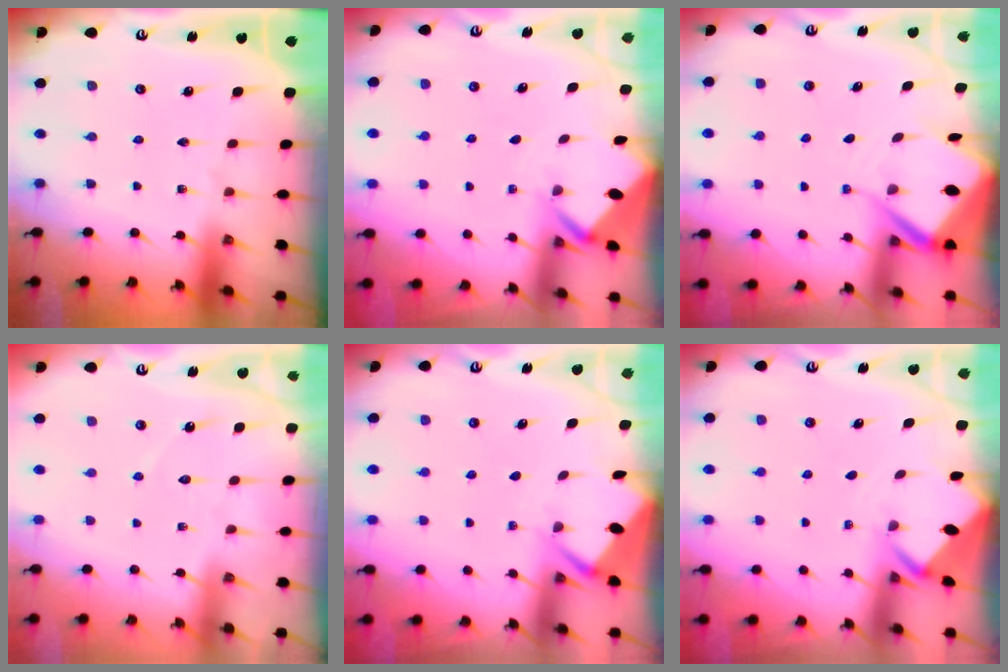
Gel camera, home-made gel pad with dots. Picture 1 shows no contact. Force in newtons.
{"total": 2.9, "press": 2.9, "slide": 0.3}
{"total": 7.4, "press": 7.4, "slide": 0.7}
{"total": 4.5, "press": 4.4, "slide": 0.4}
{"total": 2.7, "press": 2.7, "slide": 0.3}
{"total": 2.0, "press": 2.0, "slide": 0.0}